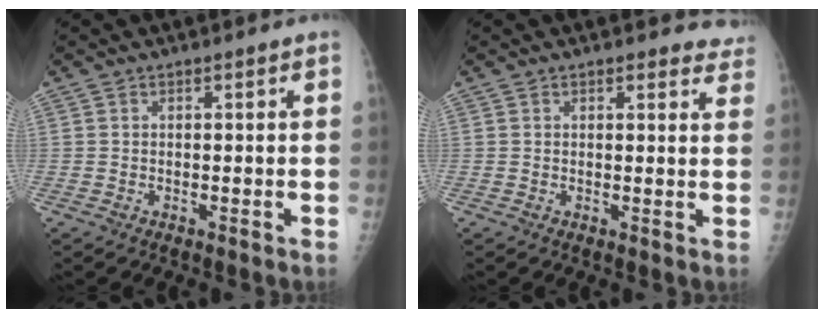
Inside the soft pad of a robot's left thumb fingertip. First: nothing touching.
{"total": 4.9, "force": [4.5, 1.8, 1.1], "torque": [0.021, -0.021, 0.032]}